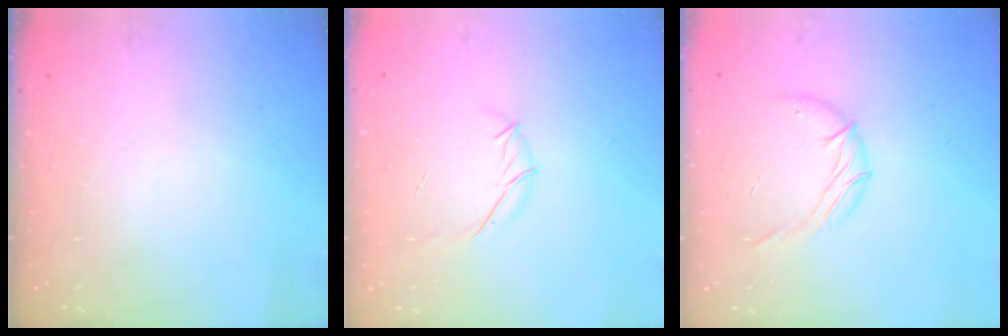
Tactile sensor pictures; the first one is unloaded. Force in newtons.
{"total": 5.6, "press": 5.4, "slide": 1.3}
{"total": 7.9, "press": 7.8, "slide": 0.3}